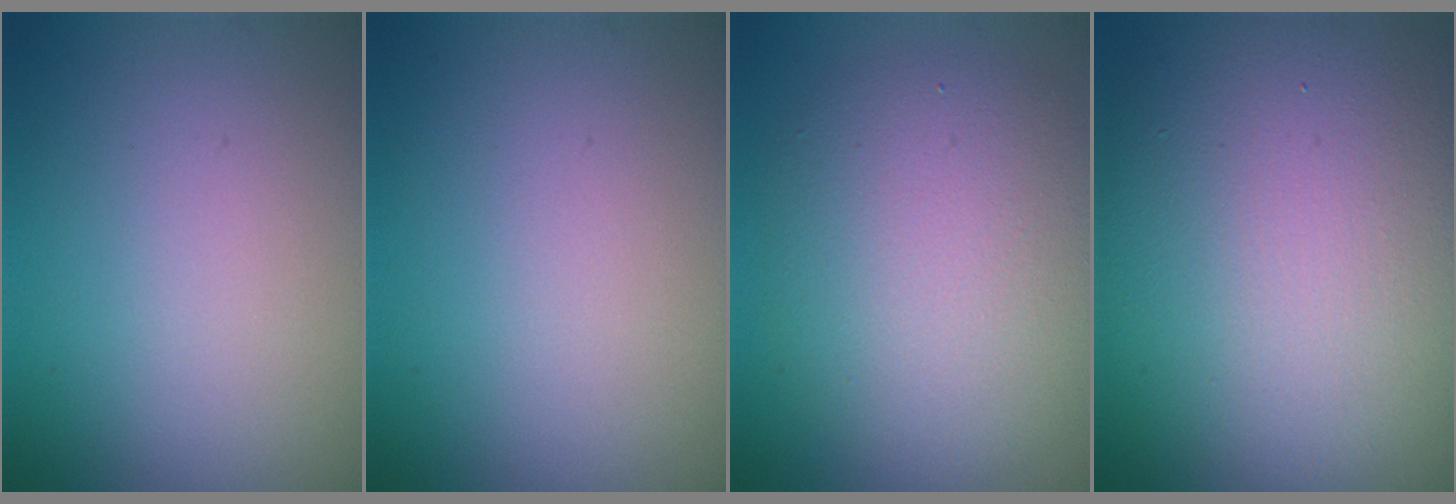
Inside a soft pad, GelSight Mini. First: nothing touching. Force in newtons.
{"total": 0.0}
{"total": 6.6, "press": 6.6, "slide": 0.1}
{"total": 16.1, "press": 16.1, "slide": 0.6}